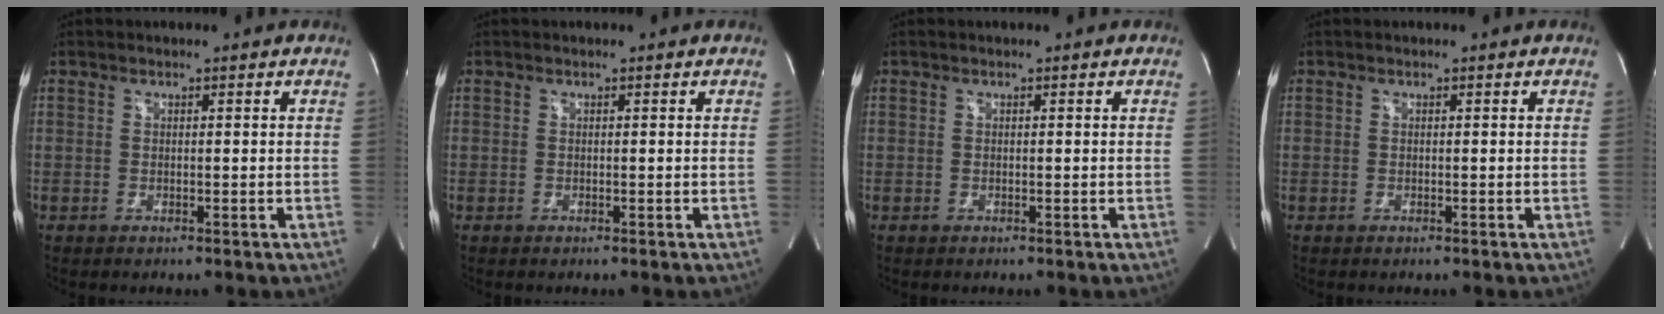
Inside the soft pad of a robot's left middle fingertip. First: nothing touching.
{"total": 0.0}
{"total": 0.0}
{"total": 0.0}